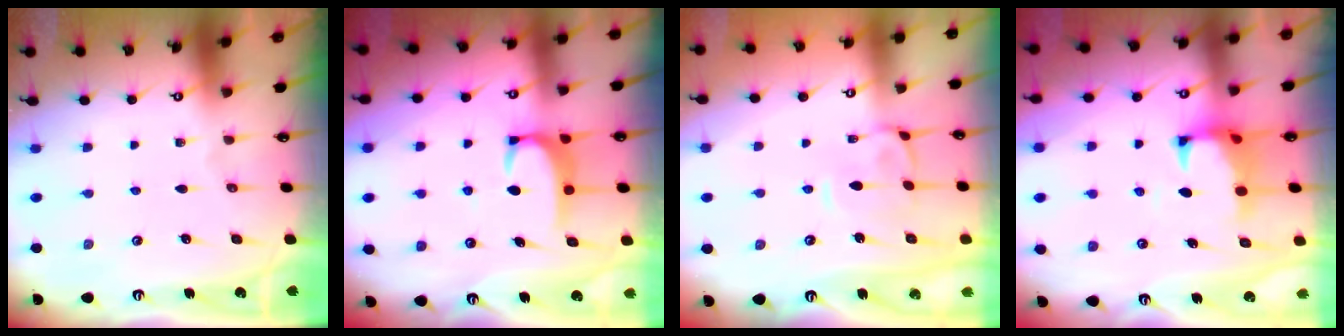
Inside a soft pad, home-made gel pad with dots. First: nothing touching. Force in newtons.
{"total": 3.2, "press": 3.2, "slide": 0.6}
{"total": 2.0, "press": 1.6, "slide": 1.1}
{"total": 1.2, "press": 0.8, "slide": 1.0}